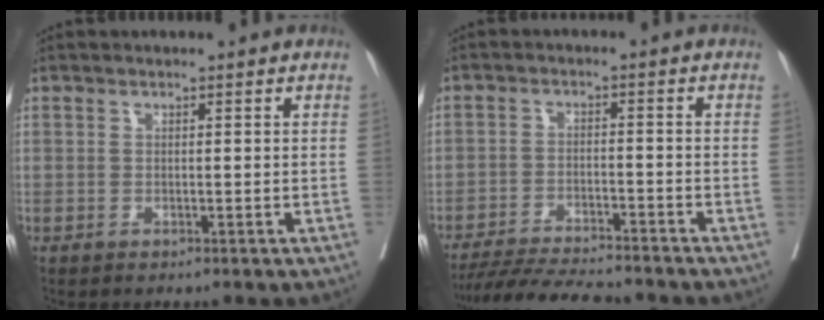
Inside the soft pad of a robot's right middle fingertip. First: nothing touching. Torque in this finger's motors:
{"motor_torque": [0.54, -0.63, 0.08, 0.06]}